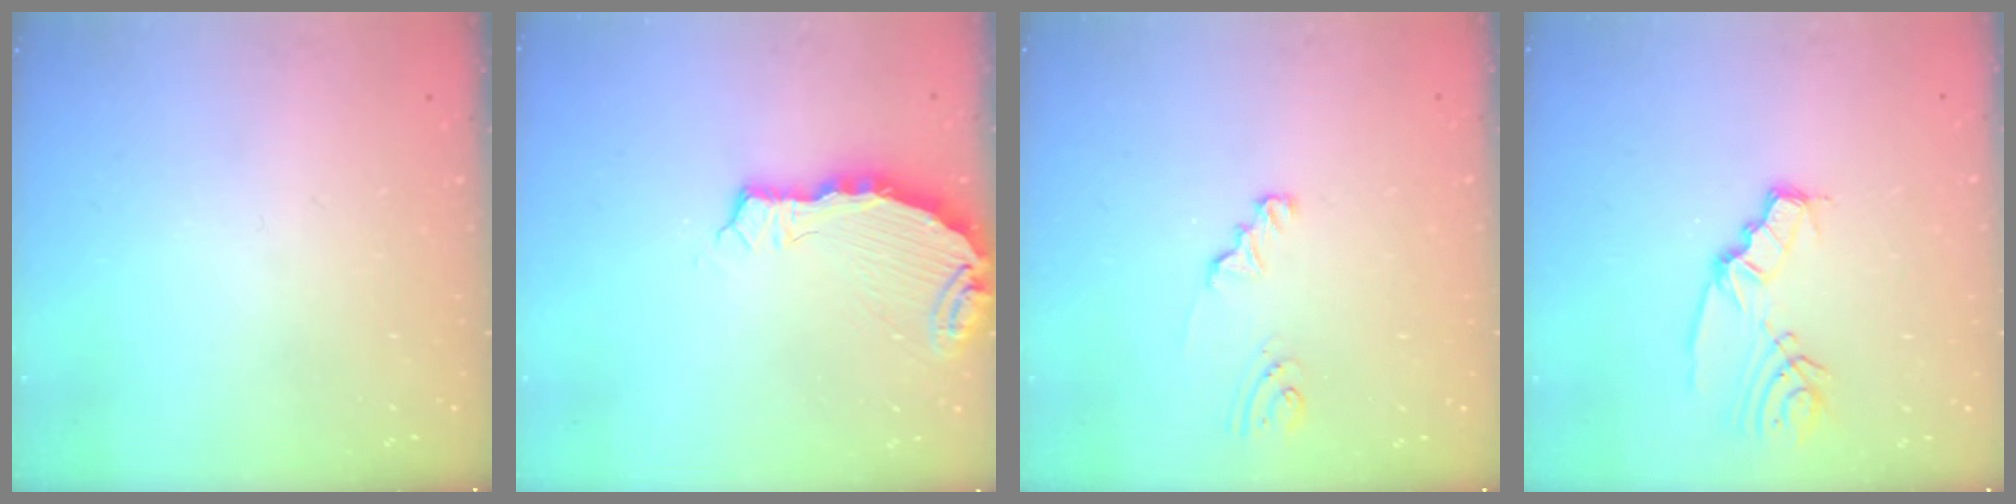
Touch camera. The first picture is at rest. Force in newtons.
{"total": 5.5, "press": 5.4, "slide": 0.6}
{"total": 1.7, "press": 1.7, "slide": 0.1}
{"total": 6.5, "press": 6.5, "slide": 0.5}